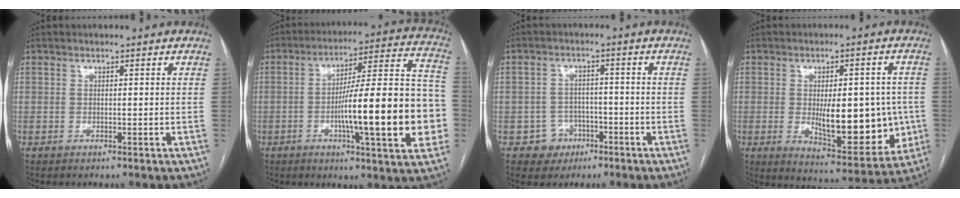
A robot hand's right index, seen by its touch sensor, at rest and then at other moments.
{"total": 21.4, "force": [-4.5, 2.6, 20.8], "torque": [-0.250, 0.026, -0.061]}
{"total": 4.5, "force": [-2.1, 4.0, 0.1], "torque": [0.009, 0.017, -0.029]}
{"total": 15.2, "force": [-1.7, 5.9, 13.9], "torque": [-0.187, -0.004, -0.006]}